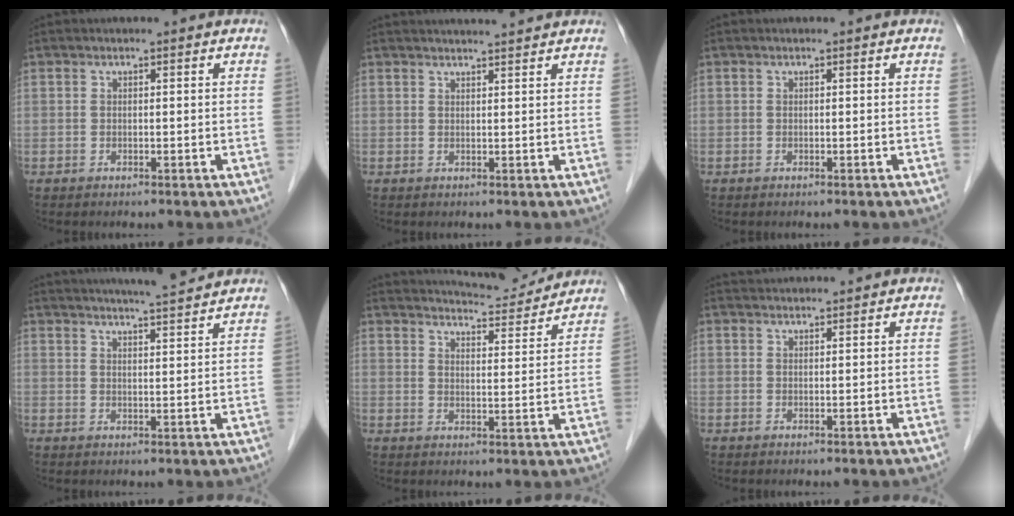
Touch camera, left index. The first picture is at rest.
{"total": 5.6, "force": [5.4, -0.3, 1.7], "torque": [-0.023, 0.023, 0.065]}
{"total": 0.0}
{"total": 11.0, "force": [10.2, -0.2, 4.2], "torque": [-0.072, 0.013, 0.136]}
{"total": 11.7, "force": [11.3, 0.9, 2.6], "torque": [-0.046, 0.005, 0.153]}
{"total": 4.3, "force": [4.3, -0.1, 0.6], "torque": [-0.012, 0.034, 0.066]}